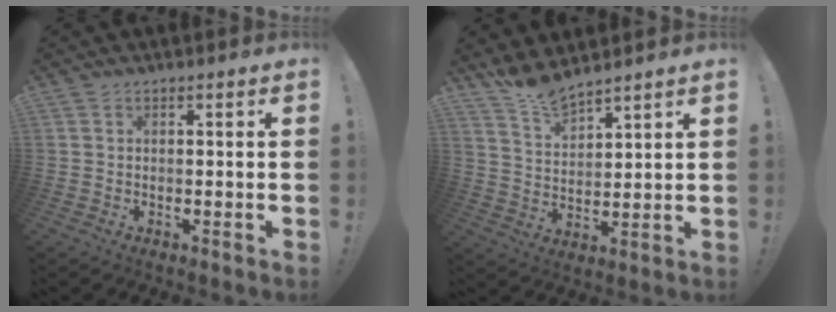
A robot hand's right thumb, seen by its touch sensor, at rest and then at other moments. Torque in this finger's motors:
{"motor_torque": [-0.18, 0.21, -0.20, 0.20, -0.02]}